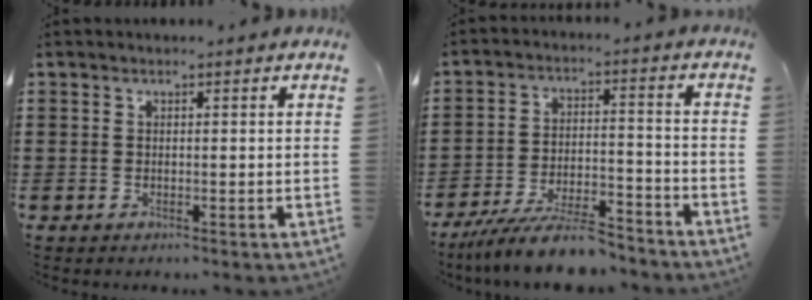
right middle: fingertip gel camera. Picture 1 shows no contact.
{"total": 9.3, "force": [-8.0, 1.7, 4.3], "torque": [-0.072, 0.018, -0.150]}